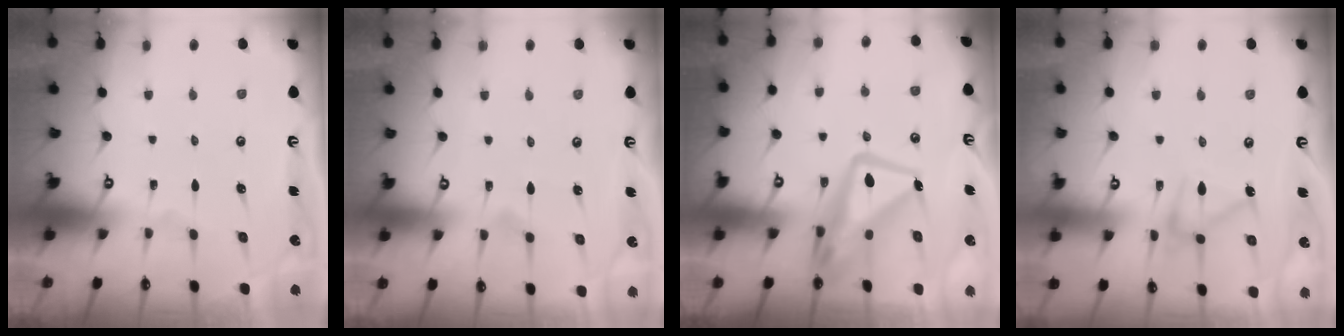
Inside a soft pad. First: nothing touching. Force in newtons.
{"total": 6.5, "press": 6.5, "slide": 0.2}
{"total": 14.8, "press": 14.8, "slide": 1.4}
{"total": 12.7, "press": 12.7, "slide": 0.3}